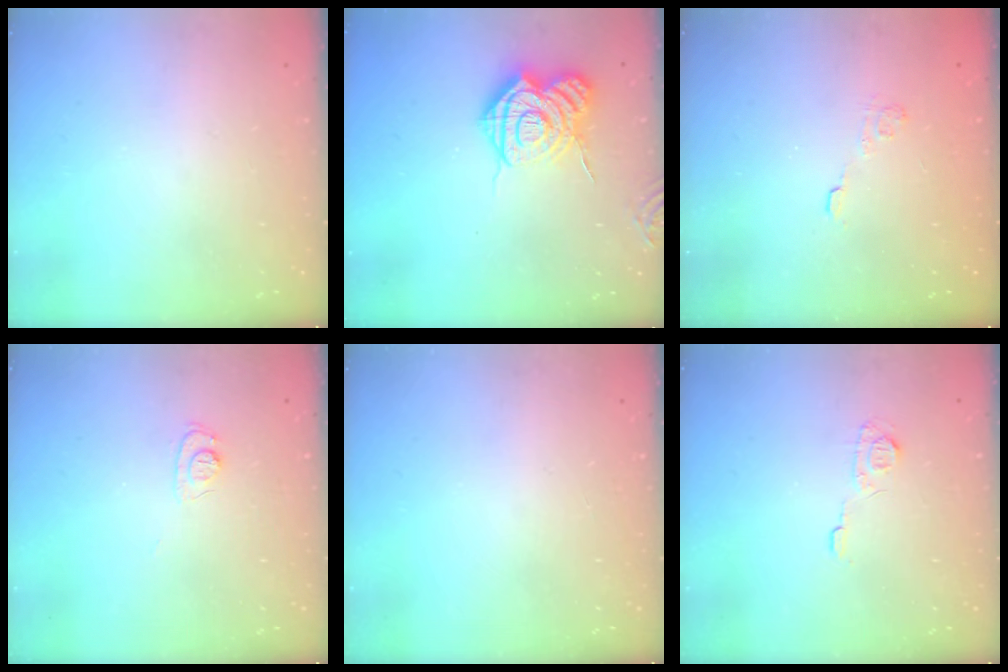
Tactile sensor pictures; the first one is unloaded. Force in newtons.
{"total": 15.3, "press": 15.2, "slide": 1.5}
{"total": 2.9, "press": 2.5, "slide": 1.4}
{"total": 7.3, "press": 7.2, "slide": 0.8}
{"total": 0.0}
{"total": 5.7, "press": 5.7, "slide": 0.7}